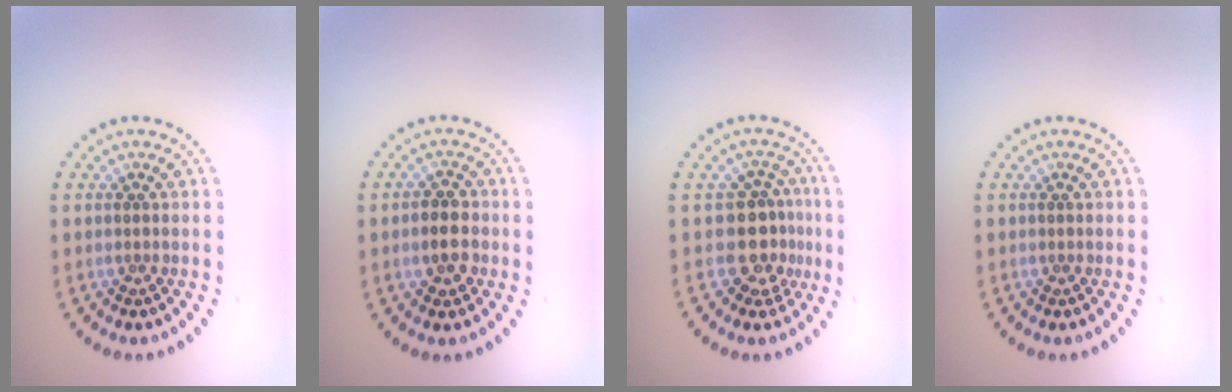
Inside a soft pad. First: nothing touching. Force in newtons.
{"total": 2.7, "press": 2.6, "slide": 0.6}
{"total": 3.5, "press": 2.7, "slide": 2.3}
{"total": 0.0}